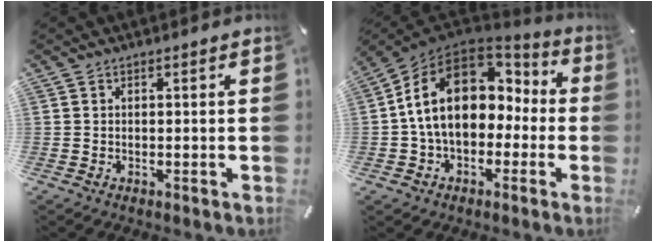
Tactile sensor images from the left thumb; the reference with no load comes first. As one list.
[{"total": 17.4, "force": [2.4, 12.6, 11.7], "torque": [-0.225, 0.005, 0.042]}]